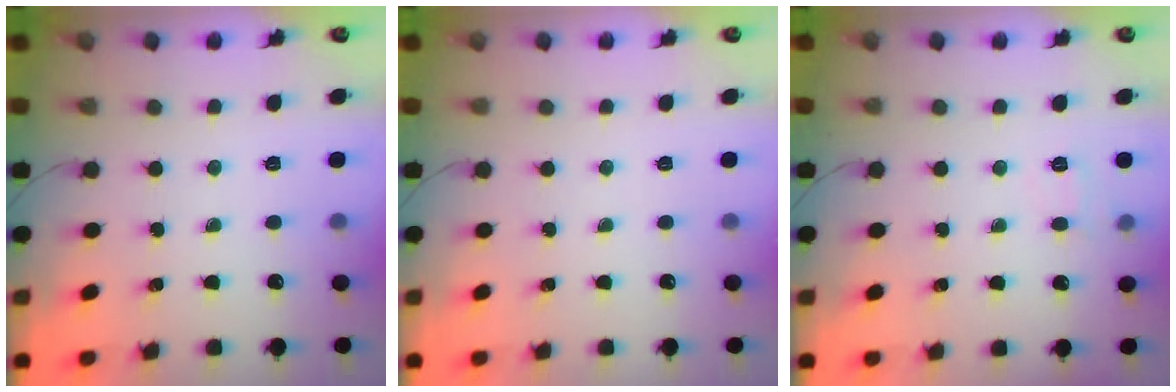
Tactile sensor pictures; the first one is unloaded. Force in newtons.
{"total": 0.0}
{"total": 6.7, "press": 6.5, "slide": 1.7}